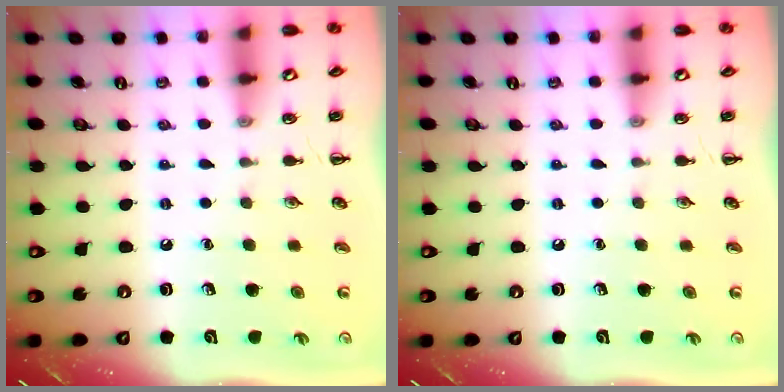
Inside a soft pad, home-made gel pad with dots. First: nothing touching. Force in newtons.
{"total": 0.0}